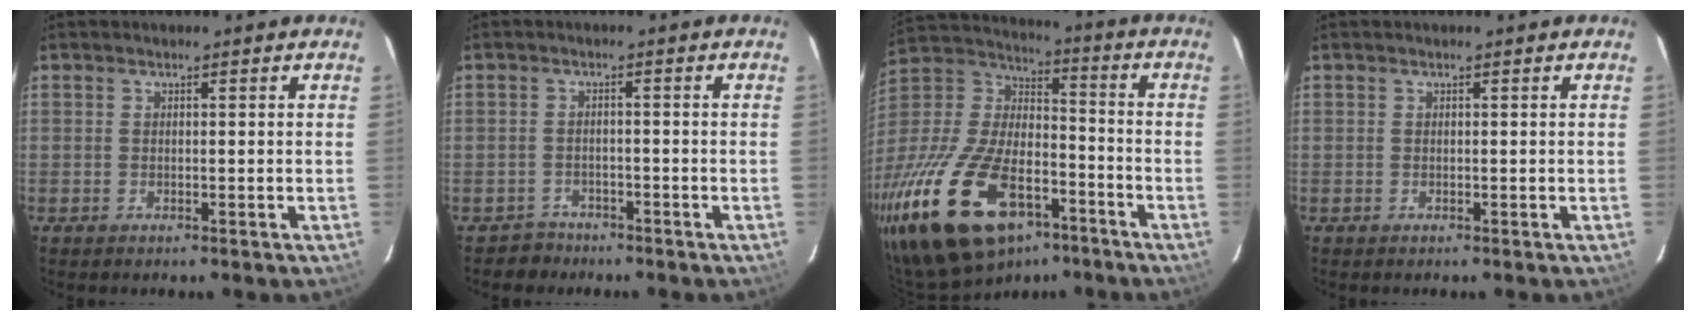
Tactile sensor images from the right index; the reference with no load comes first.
{"total": 3.2, "force": [-2.4, 2.0, -0.5], "torque": [0.003, 0.014, -0.039]}
{"total": 28.5, "force": [-16.7, 13.9, 18.5], "torque": [-0.377, -0.019, -0.277]}
{"total": 0.0}